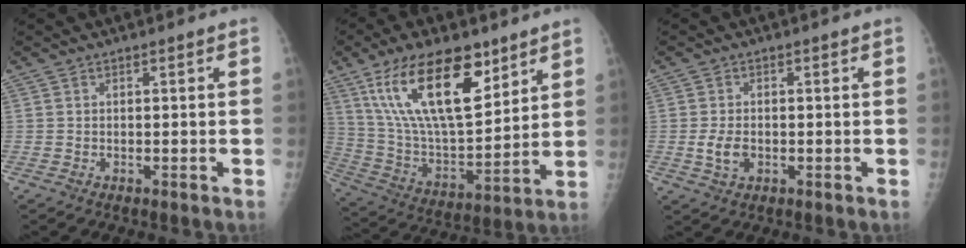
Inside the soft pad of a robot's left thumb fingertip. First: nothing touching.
{"total": 21.9, "force": [12.0, 9.3, 15.8], "torque": [-0.260, -0.050, 0.228]}
{"total": 3.6, "force": [-0.6, 2.5, 2.5], "torque": [-0.045, -0.002, -0.009]}